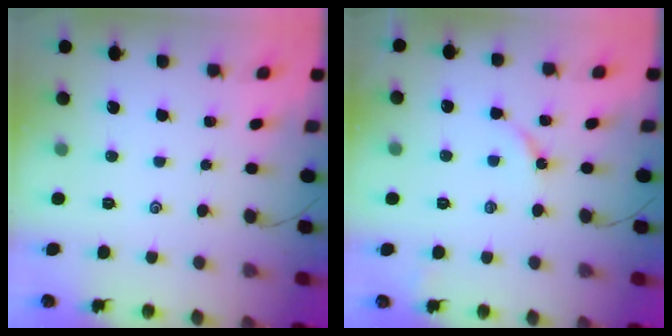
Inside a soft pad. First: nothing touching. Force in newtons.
{"total": 3.4, "press": 3.4, "slide": 0.3}